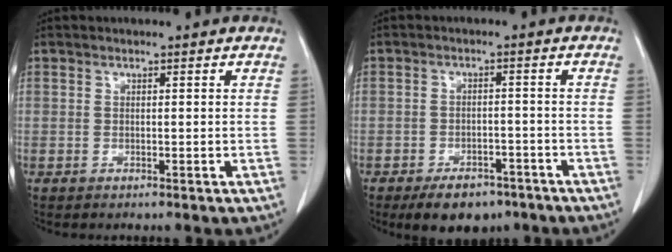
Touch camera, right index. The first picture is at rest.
{"total": 7.0, "force": [-5.1, 3.6, 3.2], "torque": [-0.048, 0.002, -0.074]}